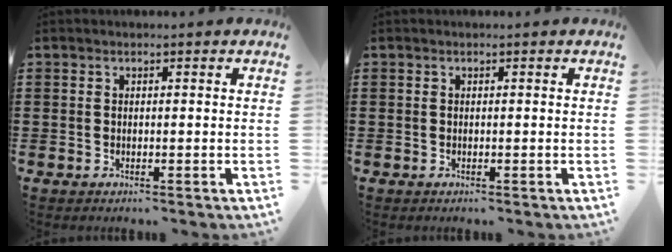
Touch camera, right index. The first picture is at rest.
{"total": 0.0}